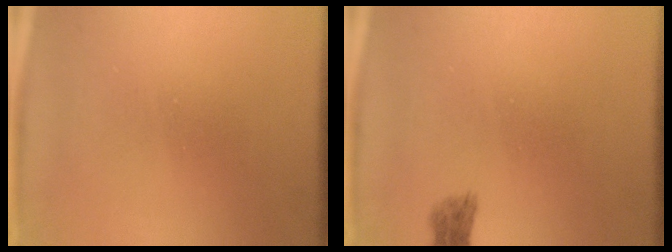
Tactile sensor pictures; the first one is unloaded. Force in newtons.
{"total": 1.6}